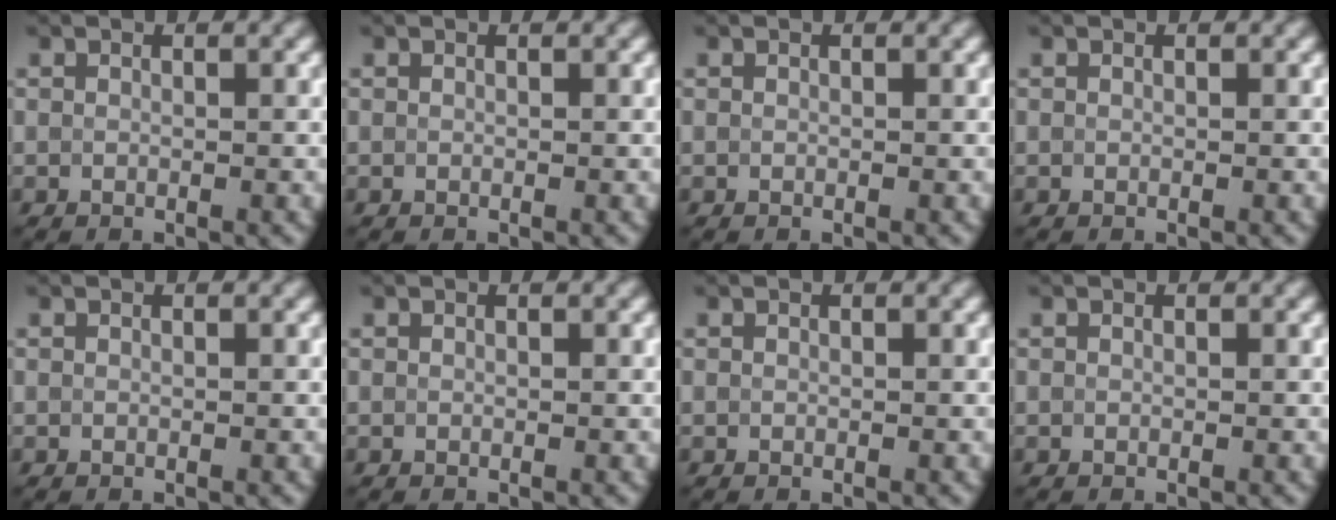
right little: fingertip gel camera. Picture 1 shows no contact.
{"total": 0.0}
{"total": 0.0}
{"total": 0.0}
{"total": 0.0}
{"total": 0.0}
{"total": 0.0}
{"total": 0.0}